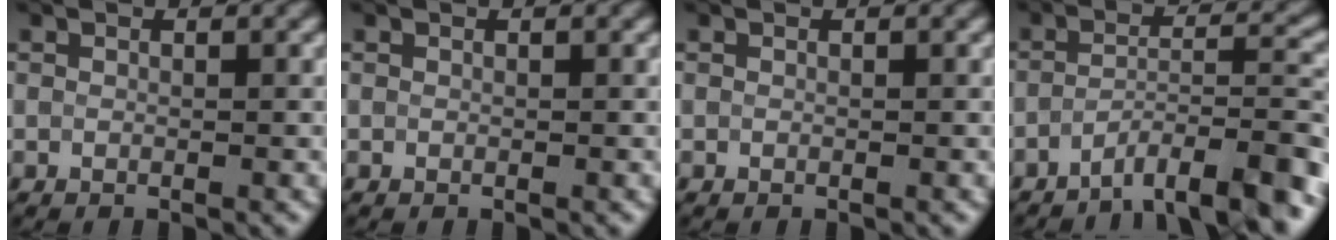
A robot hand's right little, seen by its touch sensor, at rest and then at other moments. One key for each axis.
{"total": 0.0}
{"total": 0.0}
{"total": 7.7, "fx": -5.2, "fy": 1.8, "fz": 5.4, "tx": -0.080, "ty": 0.007, "tz": -0.088}